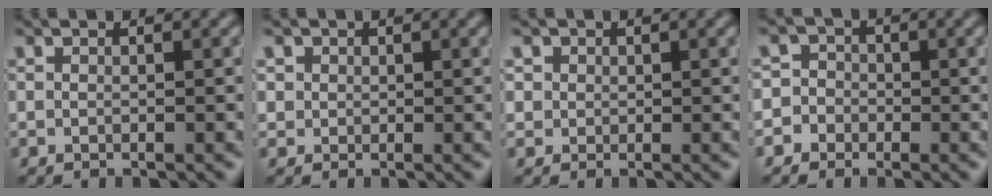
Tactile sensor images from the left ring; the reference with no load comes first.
{"total": 1.5, "force": [0.7, 1.3, 0.3], "torque": [0.000, -0.005, 0.016]}
{"total": 2.1, "force": [1.0, 1.8, 0.5], "torque": [-0.012, 0.000, 0.026]}
{"total": 4.5, "force": [-1.9, 4.1, 0.5], "torque": [0.024, 0.014, -0.060]}